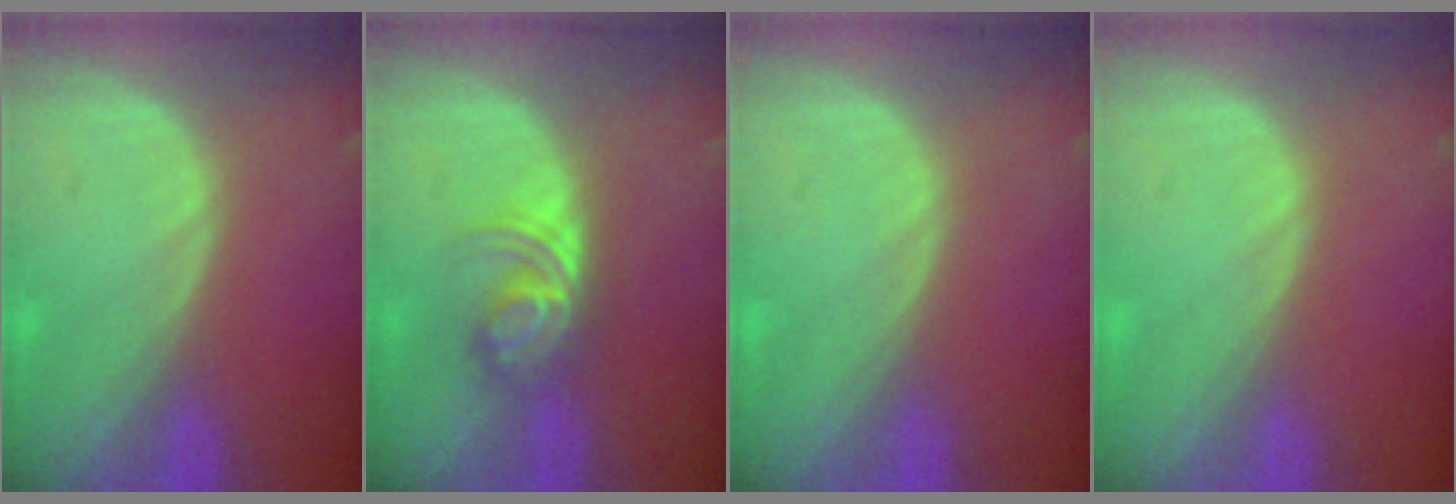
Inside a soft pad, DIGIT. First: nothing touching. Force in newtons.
{"total": 5.8, "press": 5.1, "slide": 2.7}
{"total": 0.0}
{"total": 0.0}